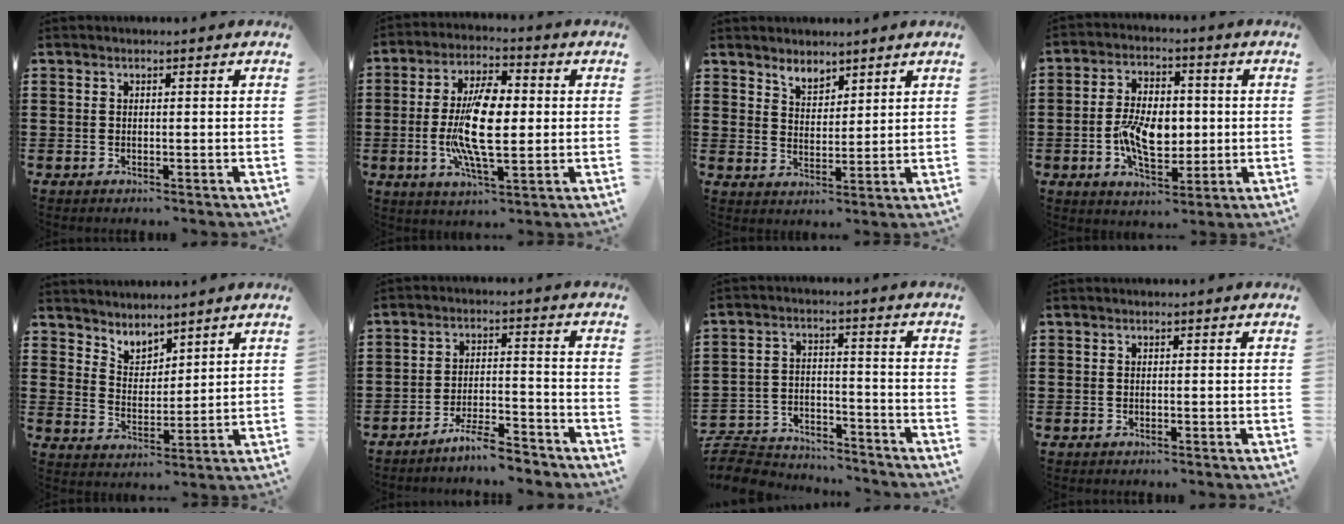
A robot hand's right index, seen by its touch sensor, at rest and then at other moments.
{"total": 11.4, "force": [-0.4, 4.4, 10.5], "torque": [-0.220, -0.003, -0.010]}
{"total": 3.3, "force": [3.2, 1.1, 0.2], "torque": [-0.013, 0.000, 0.061]}
{"total": 8.9, "force": [-0.9, 5.1, 7.2], "torque": [-0.126, 0.000, -0.024]}
{"total": 3.6, "force": [3.5, 0.6, -0.5], "torque": [-0.005, -0.012, 0.066]}
{"total": 5.7, "force": [-5.2, 0.3, 2.4], "torque": [-0.047, -0.001, -0.099]}
{"total": 7.2, "force": [-7.0, 1.4, 1.2], "torque": [-0.040, 0.010, -0.141]}
{"total": 0.0}